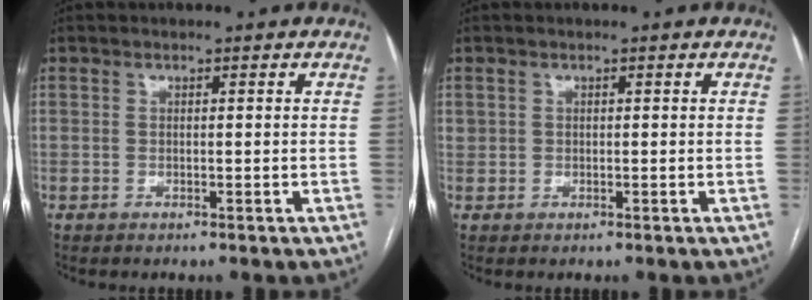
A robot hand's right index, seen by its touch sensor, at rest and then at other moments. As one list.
[{"total": 0.6, "force": [0.3, 0.6, 0.0], "torque": [0.005, 0.006, 0.005]}]